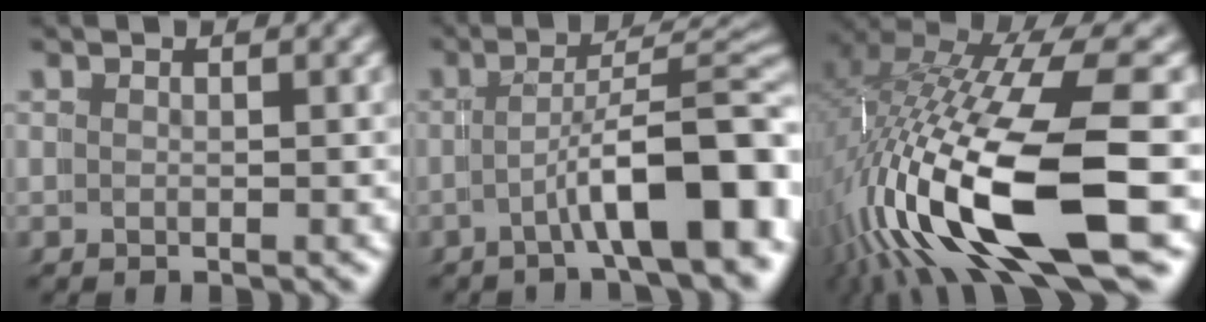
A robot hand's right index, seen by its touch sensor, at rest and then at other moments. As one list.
[{"total": 7.7, "force": [-2.5, 2.3, 6.9], "torque": [-0.091, -0.003, -0.037]}, {"total": 13.4, "force": [-2.7, 6.1, 11.6], "torque": [-0.252, -0.038, -0.019]}]